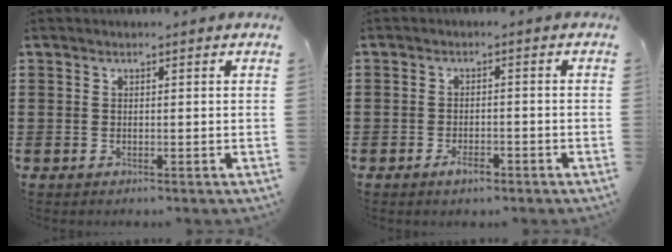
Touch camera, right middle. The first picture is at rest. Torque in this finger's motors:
{"motor_torque": [2.14, 0.00, 0.42, 0.06]}